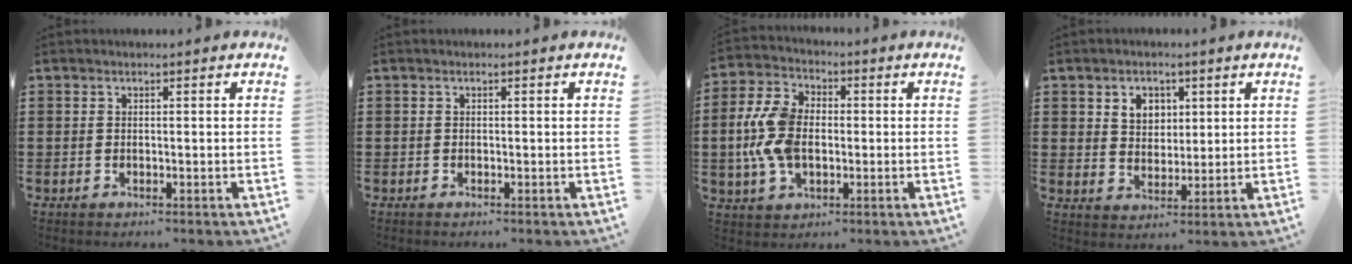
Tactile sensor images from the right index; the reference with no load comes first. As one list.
[{"total": 0.0}, {"total": 9.4, "force": [-0.6, 6.3, 7.0], "torque": [-0.179, 0.004, -0.019]}, {"total": 4.0, "force": [1.8, 3.2, 1.4], "torque": [-0.041, 0.013, 0.031]}]